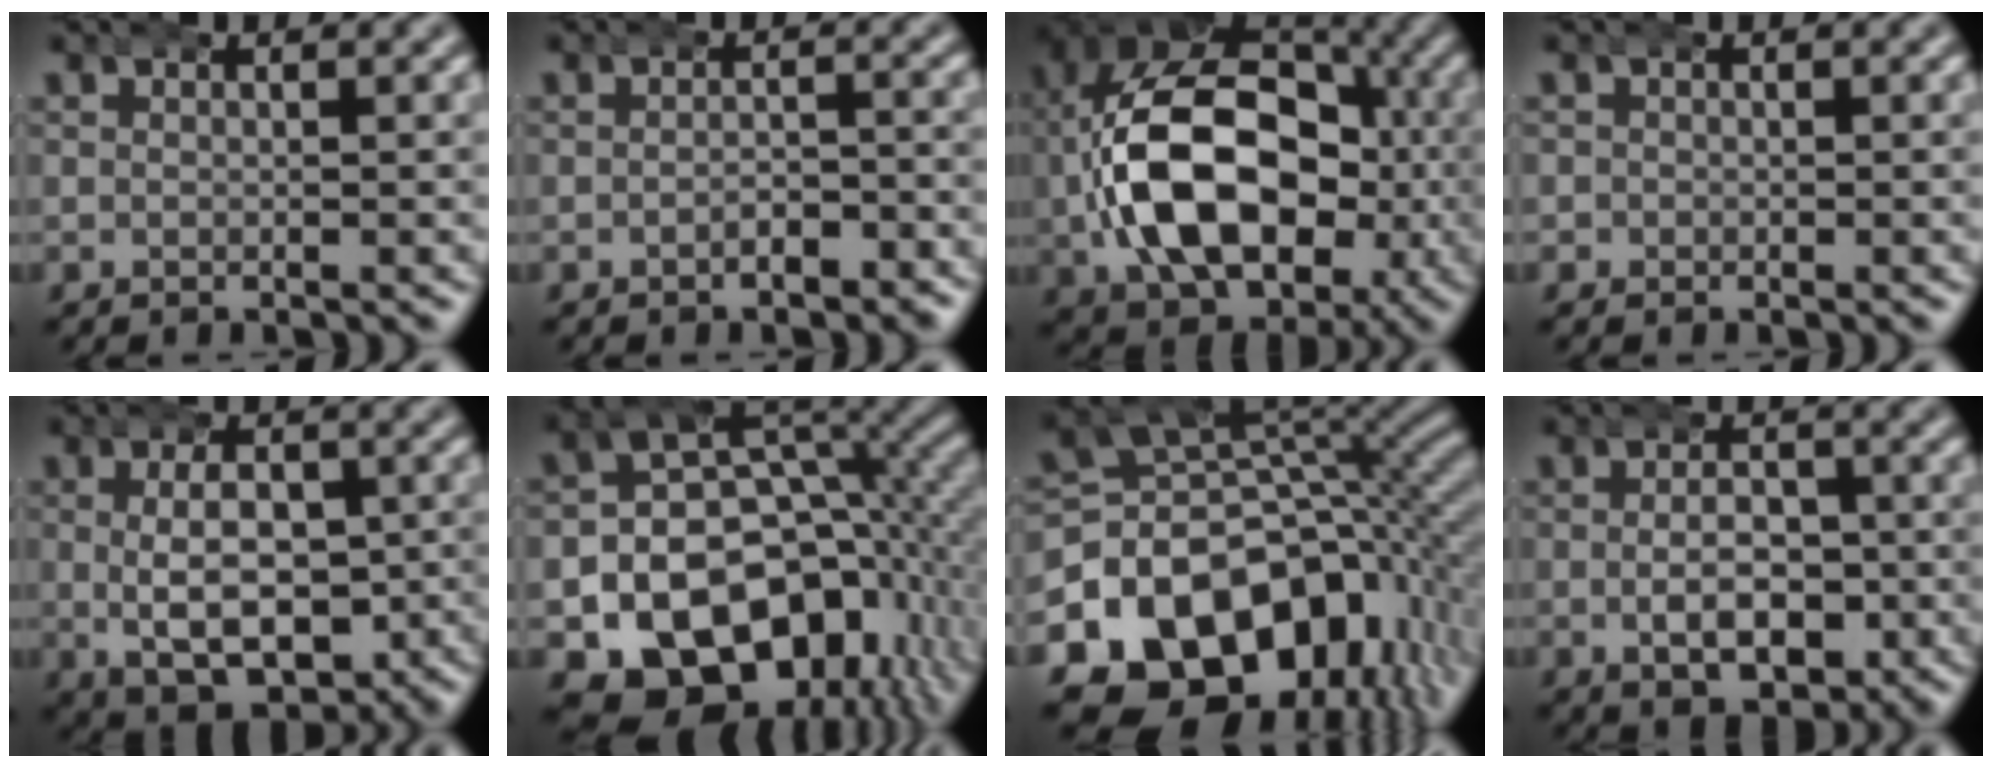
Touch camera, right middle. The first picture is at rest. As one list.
[{"total": 2.0, "force": [-1.7, 0.7, 0.8], "torque": [-0.005, -0.001, -0.033]}, {"total": 15.9, "force": [-1.1, 11.4, 11.0], "torque": [-0.224, -0.048, -0.002]}, {"total": 0.9, "force": [-0.3, 0.8, -0.3], "torque": [0.001, -0.003, -0.006]}, {"total": 9.3, "force": [-3.6, 5.6, 6.5], "torque": [-0.086, -0.014, -0.052]}, {"total": 22.6, "force": [-6.2, 18.3, 11.7], "torque": [-0.256, -0.084, -0.092]}, {"total": 21.1, "force": [-5.2, 16.0, 12.6], "torque": [-0.227, -0.062, -0.073]}, {"total": 6.2, "force": [-2.4, 3.7, 4.4], "torque": [-0.043, -0.009, -0.040]}]